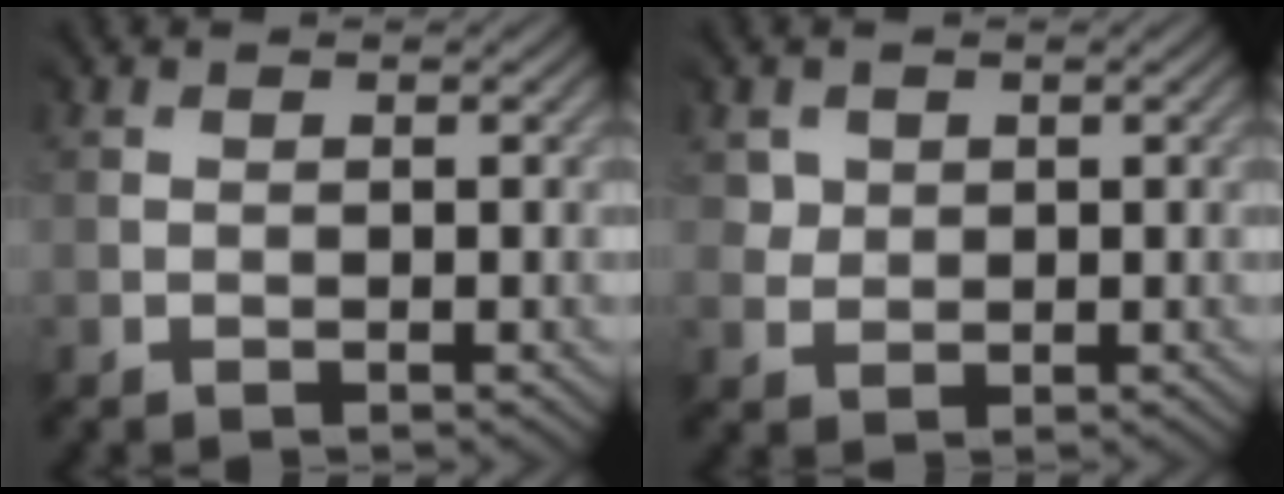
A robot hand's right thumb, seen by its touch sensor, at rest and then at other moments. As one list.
[{"total": 2.9, "force": [1.9, 2.0, -1.1], "torque": [0.018, -0.001, 0.032]}]